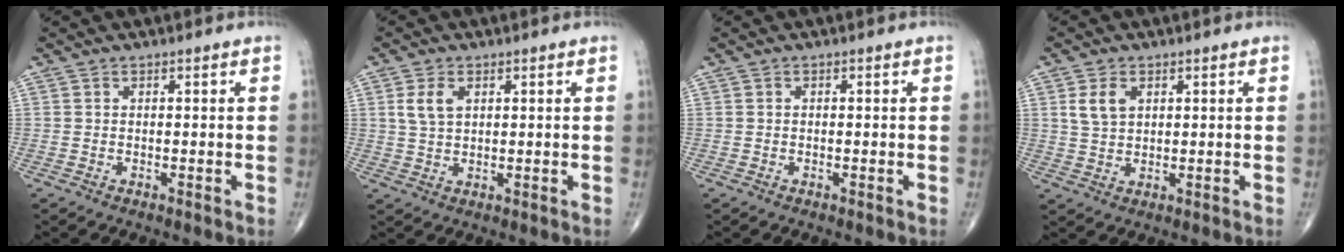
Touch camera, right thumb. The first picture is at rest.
{"total": 4.4, "force": [1.4, 2.8, 3.1], "torque": [-0.058, -0.002, 0.029]}
{"total": 0.0}
{"total": 4.6, "force": [1.7, 3.0, 3.1], "torque": [-0.053, -0.005, 0.036]}